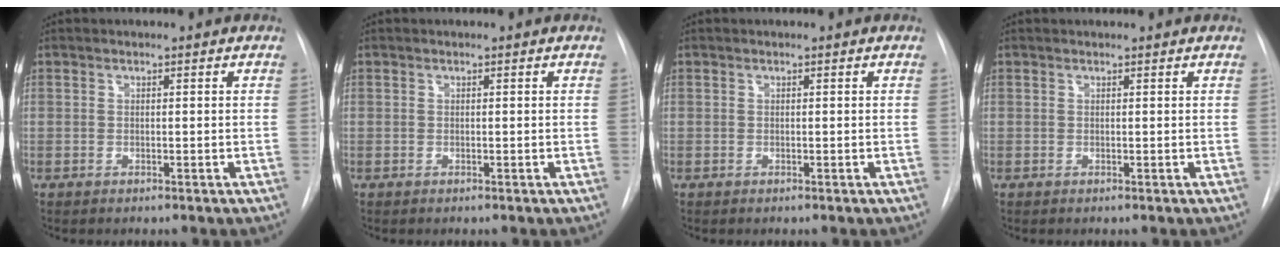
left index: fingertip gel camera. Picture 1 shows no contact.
{"total": 0.0}
{"total": 0.0}
{"total": 1.2, "force": [1.2, 0.1, 0.2], "torque": [-0.007, 0.016, 0.018]}